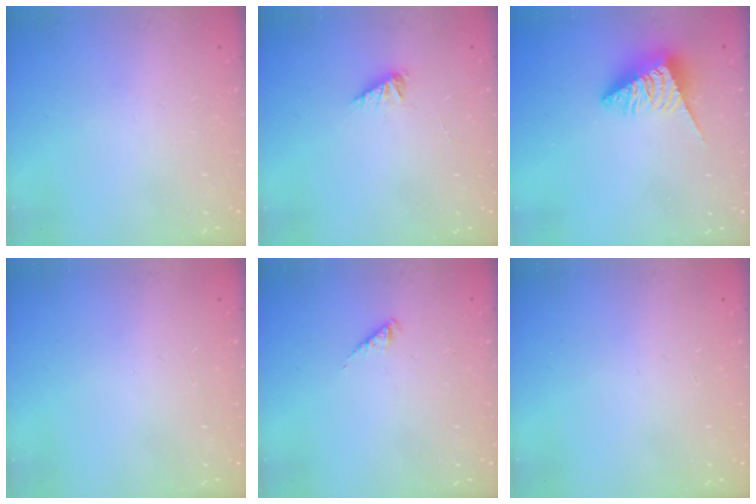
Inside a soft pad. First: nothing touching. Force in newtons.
{"total": 2.4, "press": 2.4, "slide": 0.3}
{"total": 3.7, "press": 3.7, "slide": 0.1}
{"total": 0.0}
{"total": 2.3, "press": 2.3, "slide": 0.3}
{"total": 0.0}